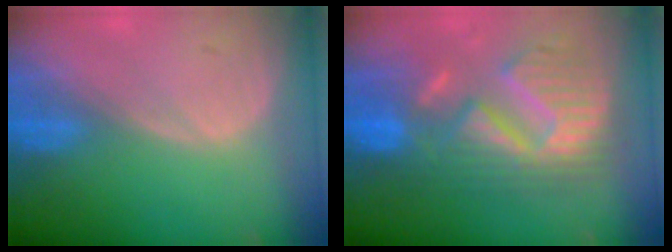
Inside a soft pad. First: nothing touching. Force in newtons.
{"total": 12.7, "press": 12.7, "slide": 1.3}